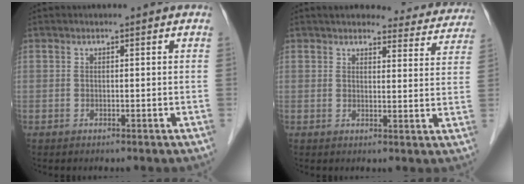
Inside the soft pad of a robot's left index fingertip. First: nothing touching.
{"total": 14.5, "force": [13.4, 4.0, 3.7], "torque": [-0.010, -0.004, 0.138]}